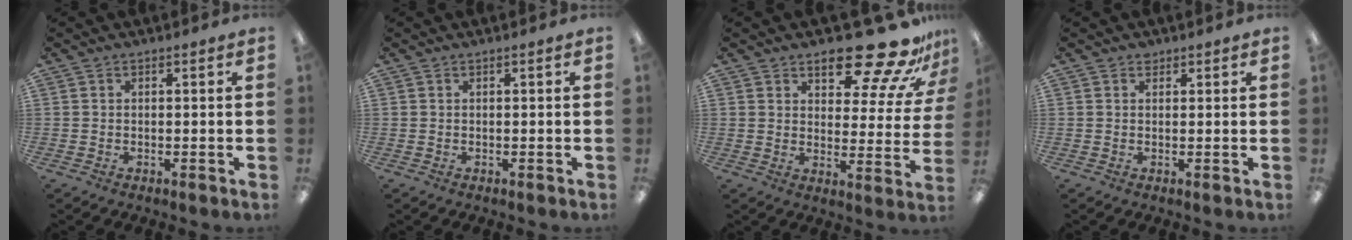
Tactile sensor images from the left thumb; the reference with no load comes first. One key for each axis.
{"total": 0.0}
{"total": 18.5, "fx": 14.4, "fy": 6.3, "fz": 9.8, "tx": -0.139, "ty": -0.101, "tz": 0.237}
{"total": 1.3, "fx": 0.9, "fy": 0.9, "fz": 0.3, "tx": 0.002, "ty": -0.001, "tz": 0.015}